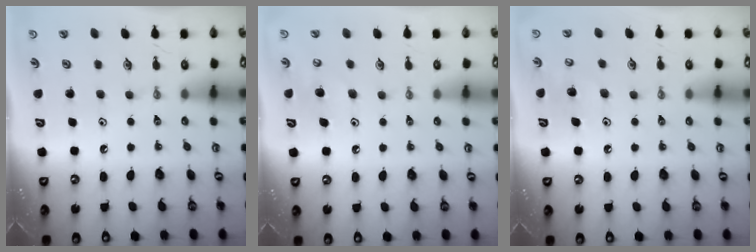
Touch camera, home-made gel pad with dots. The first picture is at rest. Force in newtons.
{"total": 7.4, "press": 7.4, "slide": 0.8}
{"total": 6.8, "press": 6.8, "slide": 0.6}